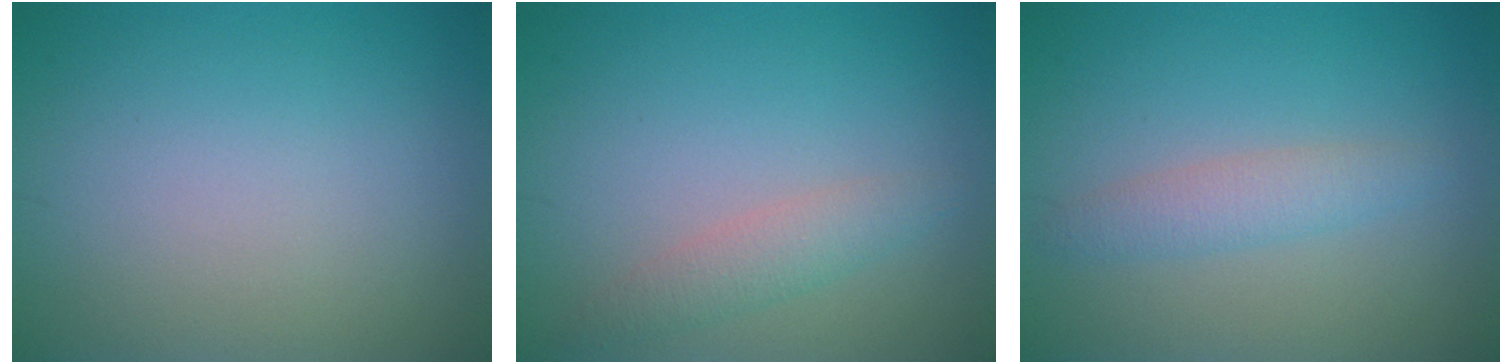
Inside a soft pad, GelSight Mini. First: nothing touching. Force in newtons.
{"total": 2.0, "press": 2.0, "slide": 0.1}
{"total": 2.1, "press": 2.1, "slide": 0.1}